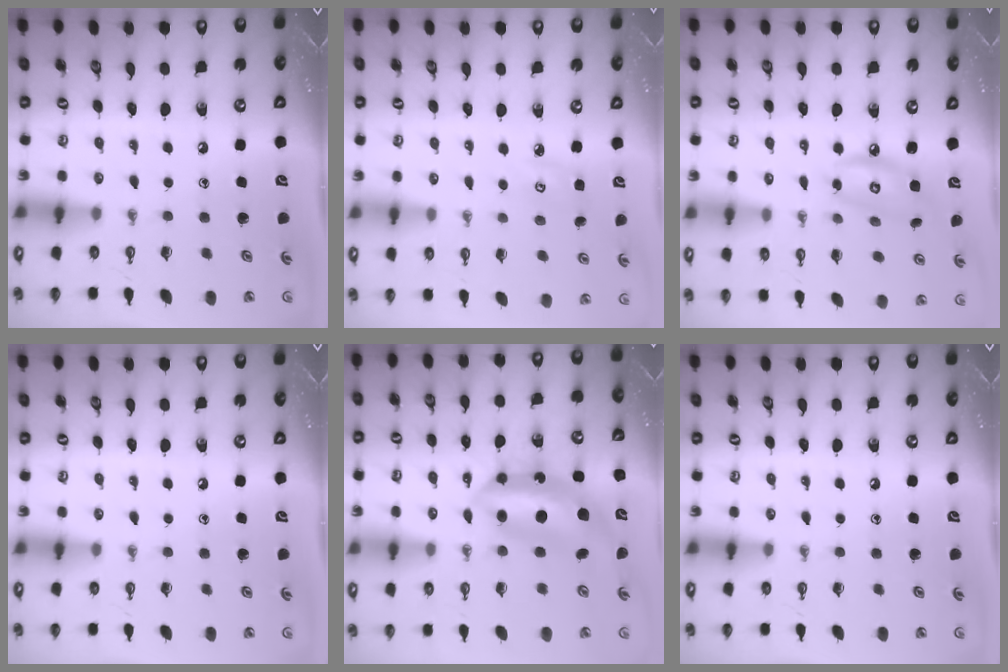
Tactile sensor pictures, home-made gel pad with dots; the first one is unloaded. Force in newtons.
{"total": 3.9, "press": 3.8, "slide": 0.6}
{"total": 8.1, "press": 8.0, "slide": 0.6}
{"total": 0.0}
{"total": 8.3, "press": 8.3, "slide": 0.2}
{"total": 0.0}